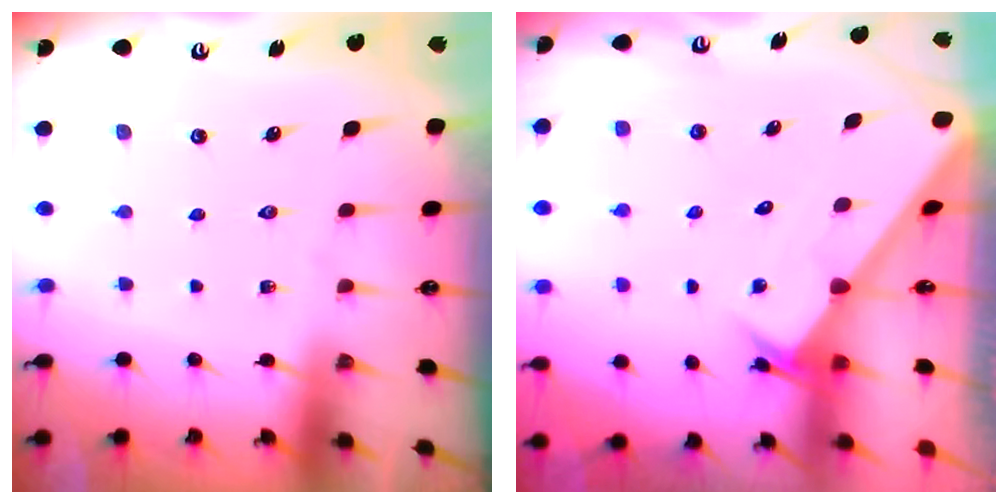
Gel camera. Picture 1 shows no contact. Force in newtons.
{"total": 2.5, "press": 2.5, "slide": 0.2}